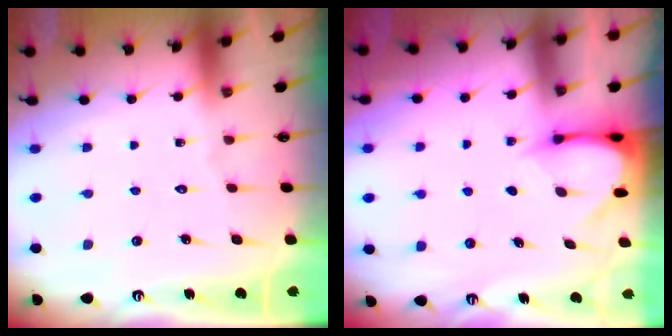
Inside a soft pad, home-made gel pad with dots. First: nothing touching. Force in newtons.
{"total": 3.8, "press": 3.8, "slide": 0.2}